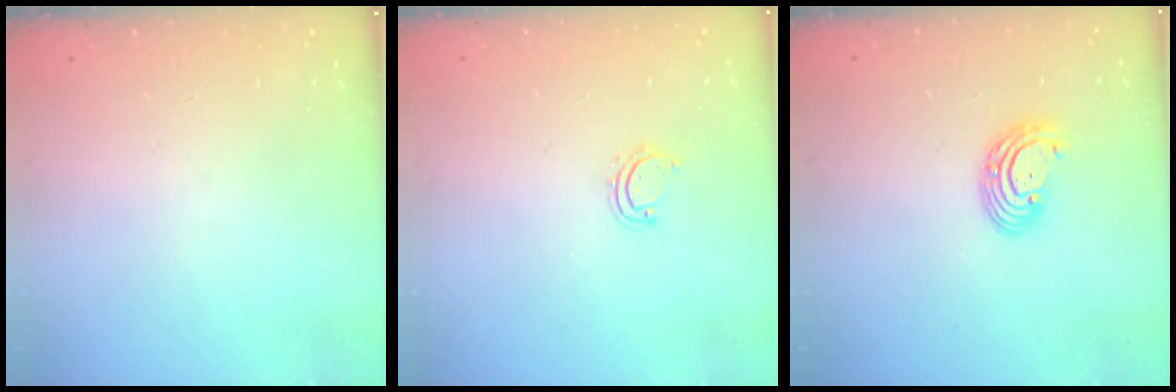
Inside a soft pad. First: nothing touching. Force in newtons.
{"total": 4.5, "press": 4.4, "slide": 0.4}
{"total": 5.8, "press": 5.8, "slide": 0.7}